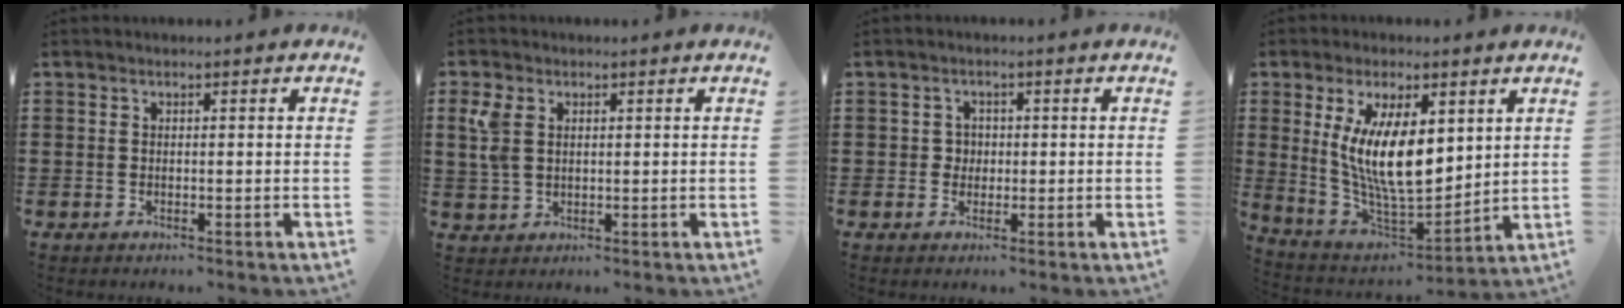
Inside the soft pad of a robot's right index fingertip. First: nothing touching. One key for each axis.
{"total": 4.3, "fx": 1.8, "fy": 2.8, "fz": 2.7, "tx": -0.071, "ty": 0.008, "tz": 0.029}
{"total": 2.0, "fx": 0.1, "fy": 1.9, "fz": 0.6, "tx": -0.019, "ty": 0.011, "tz": 0.000}
{"total": 12.3, "fx": 2.8, "fy": 5.2, "fz": 10.7, "tx": -0.217, "ty": -0.012, "tz": 0.052}